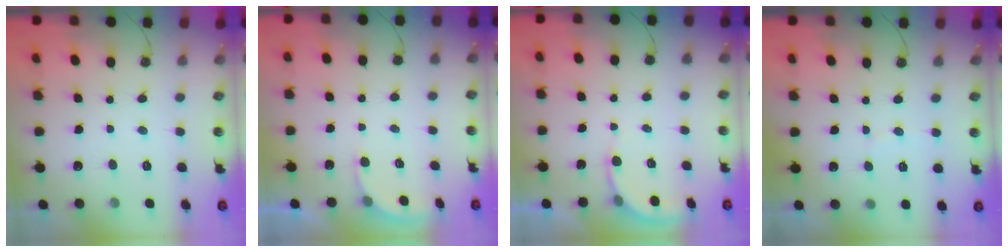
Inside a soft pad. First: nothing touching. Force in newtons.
{"total": 2.6, "press": 2.3, "slide": 1.1}
{"total": 4.3, "press": 4.3, "slide": 0.4}
{"total": 2.1, "press": 2.1, "slide": 0.2}